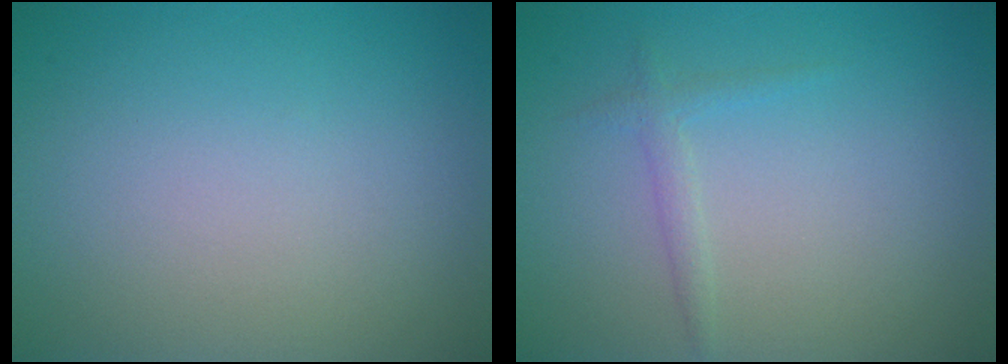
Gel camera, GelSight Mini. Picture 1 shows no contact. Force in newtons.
{"total": 1.2, "press": 1.2, "slide": 0.1}